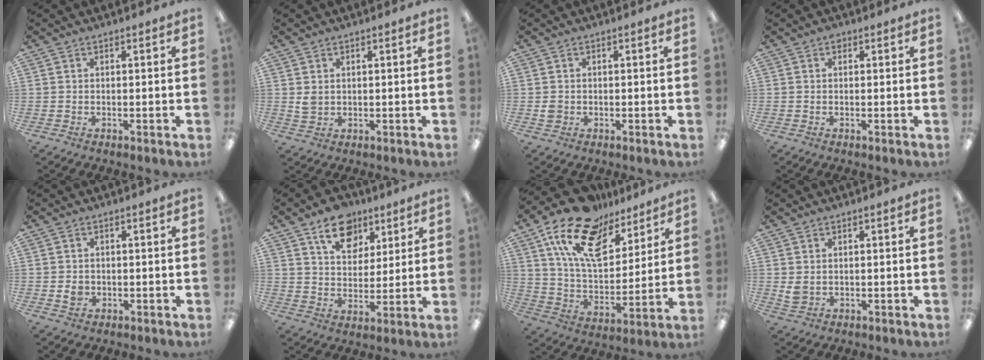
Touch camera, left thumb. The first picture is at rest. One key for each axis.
{"total": 2.7, "fx": 0.9, "fy": 2.1, "fz": 1.4, "tx": -0.021, "ty": 0.001, "tz": 0.015}
{"total": 1.8, "fx": -0.1, "fy": 1.7, "fz": 0.6, "tx": -0.005, "ty": 0.000, "tz": -0.006}
{"total": 1.2, "fx": 0.4, "fy": 0.8, "fz": 0.6, "tx": -0.006, "ty": 0.000, "tz": 0.006}
{"total": 2.7, "fx": -0.3, "fy": 2.3, "fz": 1.2, "tx": -0.013, "ty": 0.000, "tz": -0.007}
{"total": 12.7, "fx": 7.8, "fy": 8.4, "fz": 5.6, "tx": -0.073, "ty": -0.033, "tz": 0.140}
{"total": 19.9, "fx": 13.1, "fy": 10.0, "fz": 11.3, "tx": -0.217, "ty": -0.068, "tz": 0.235}
{"total": 2.8, "fx": 0.8, "fy": 2.2, "fz": 1.5, "tx": -0.022, "ty": 0.001, "tz": 0.013}